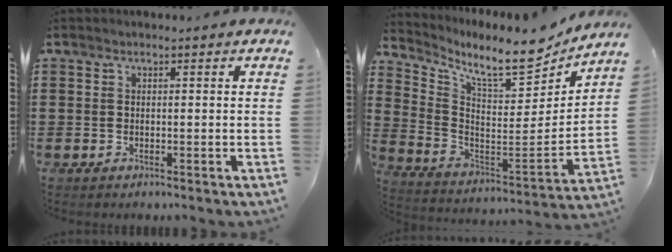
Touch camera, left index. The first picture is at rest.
{"total": 9.6, "force": [8.1, 1.9, 4.8], "torque": [-0.115, -0.062, 0.131]}